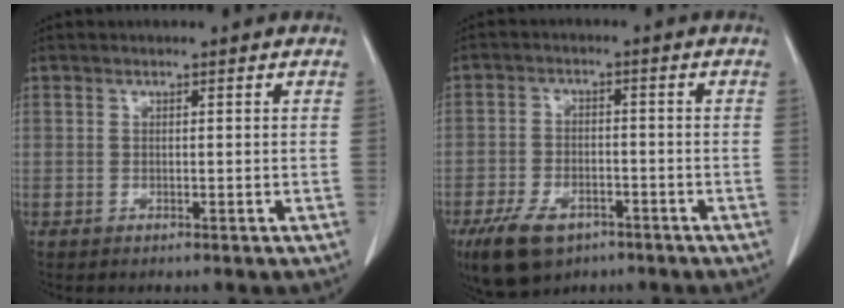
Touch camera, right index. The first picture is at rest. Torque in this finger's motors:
{"motor_torque": [0.89, -0.66, 0.31, 0.10]}